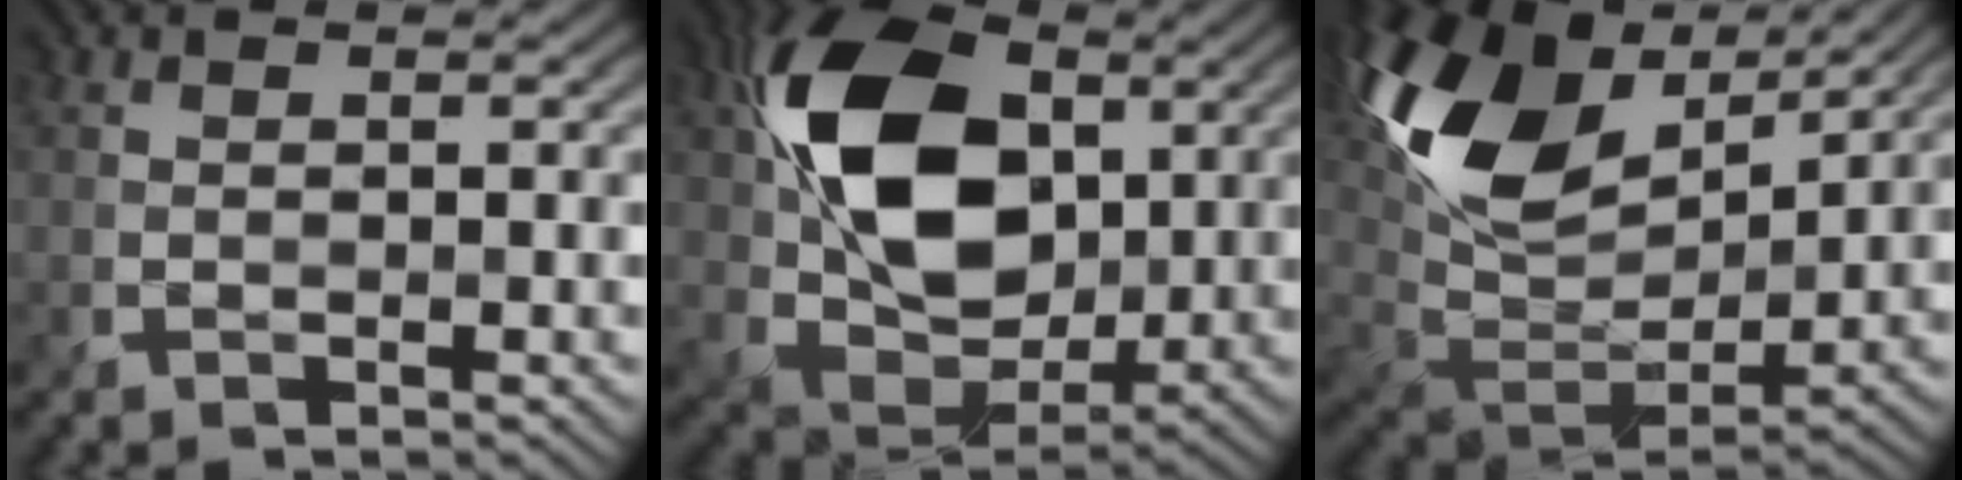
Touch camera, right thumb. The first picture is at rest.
{"total": 15.6, "force": [3.1, 10.7, 10.9], "torque": [-0.239, 0.010, 0.059]}
{"total": 16.0, "force": [7.3, 8.7, 11.3], "torque": [-0.258, 0.028, 0.136]}